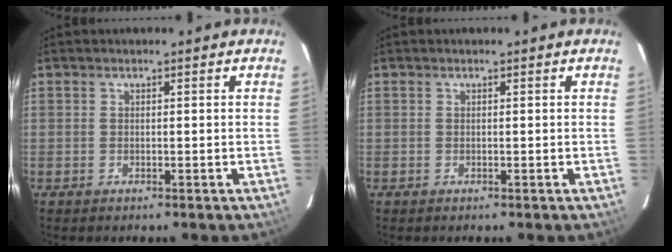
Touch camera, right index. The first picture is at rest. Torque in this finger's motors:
{"motor_torque": [0.00, 0.00, 0.01, 0.00]}